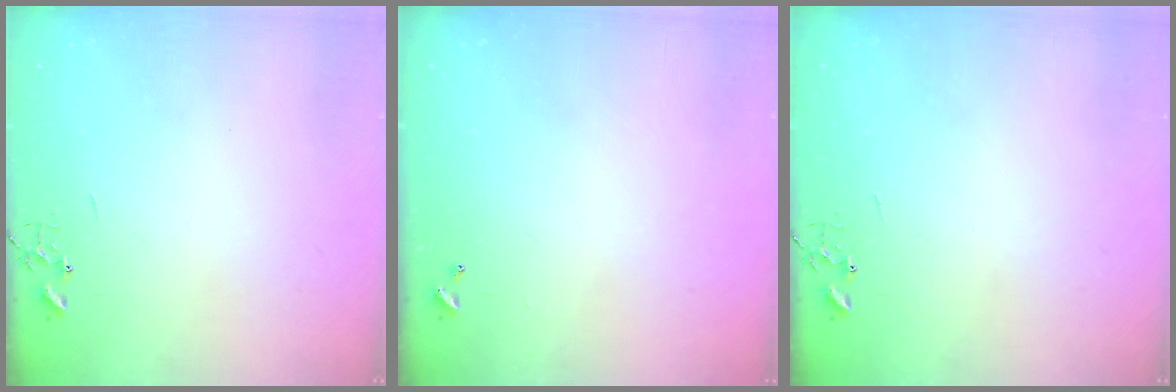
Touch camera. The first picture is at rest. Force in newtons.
{"total": 0.0}
{"total": 0.0}